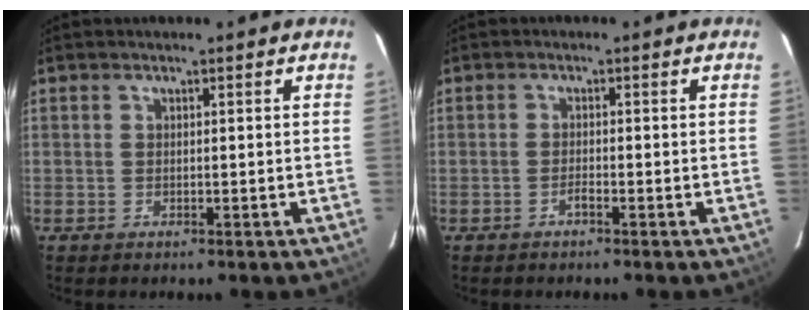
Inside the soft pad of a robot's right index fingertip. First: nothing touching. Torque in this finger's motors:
{"motor_torque": [0.32, -0.01, 0.02, 0.02]}